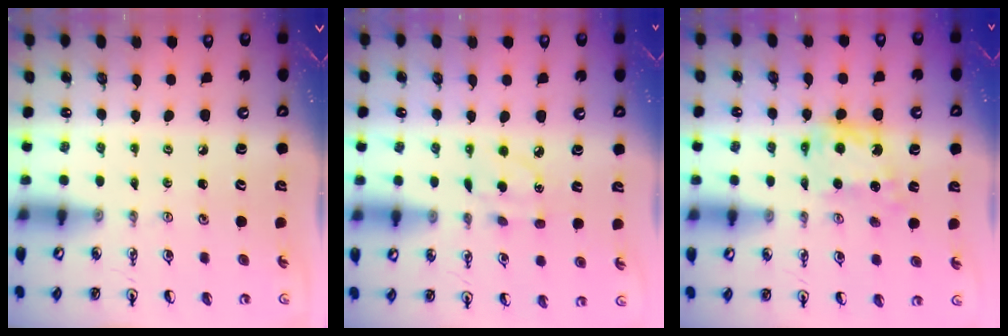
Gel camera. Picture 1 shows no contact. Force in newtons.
{"total": 6.0, "press": 6.0, "slide": 0.6}
{"total": 8.7, "press": 8.7, "slide": 0.5}